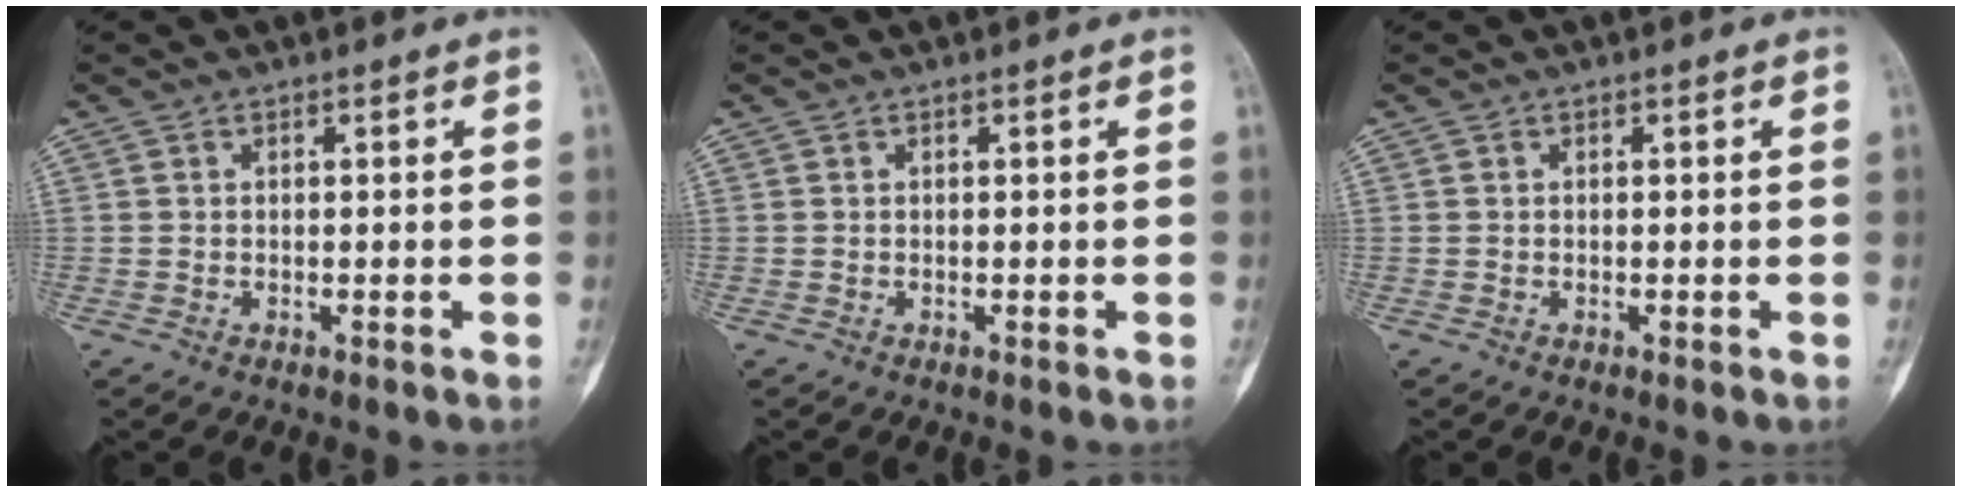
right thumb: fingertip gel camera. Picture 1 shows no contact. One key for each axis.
{"total": 0.0}
{"total": 0.0}